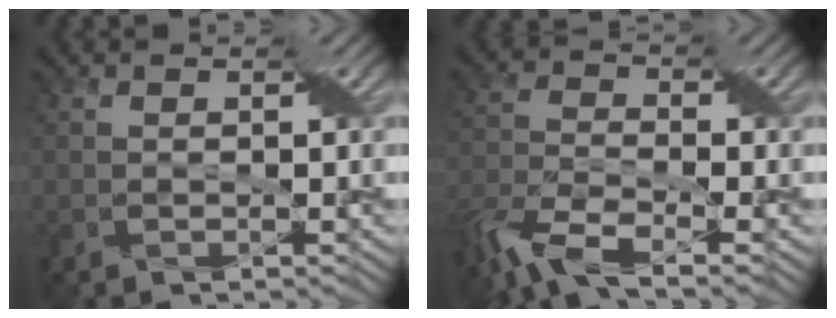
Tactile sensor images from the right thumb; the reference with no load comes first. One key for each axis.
{"total": 8.9, "fx": -6.2, "fy": 2.7, "fz": 5.7, "tx": -0.131, "ty": -0.017, "tz": -0.133}